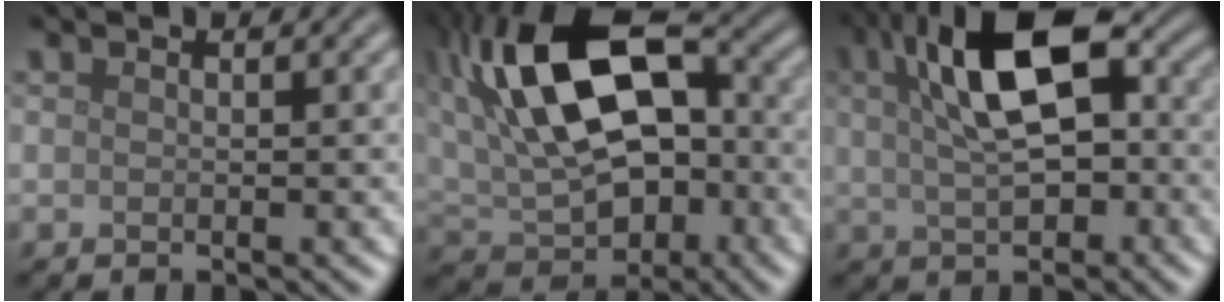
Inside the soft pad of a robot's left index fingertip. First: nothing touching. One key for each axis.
{"total": 14.7, "fx": 2.4, "fy": 8.4, "fz": 11.8, "tx": -0.203, "ty": 0.019, "tz": 0.035}
{"total": 9.8, "fx": 2.1, "fy": 4.8, "fz": 8.3, "tx": -0.148, "ty": 0.019, "tz": 0.025}